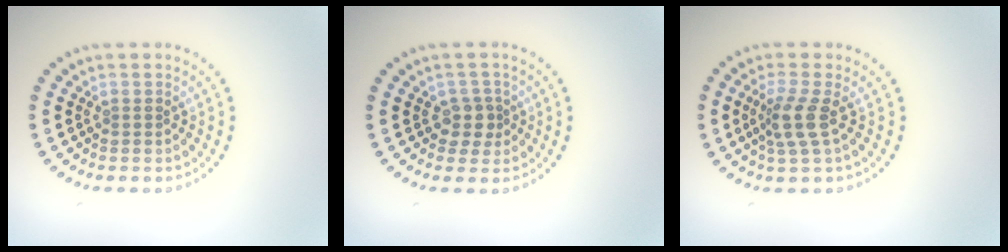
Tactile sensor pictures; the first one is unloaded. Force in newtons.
{"total": 2.0, "press": 1.7, "slide": 1.1}
{"total": 2.9, "press": 2.1, "slide": 1.9}